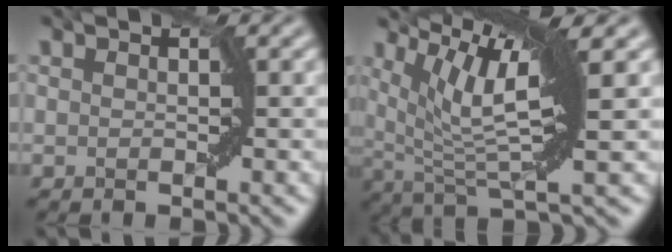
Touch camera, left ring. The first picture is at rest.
{"total": 8.6, "force": [4.1, 2.1, 7.3], "torque": [-0.136, 0.010, 0.079]}